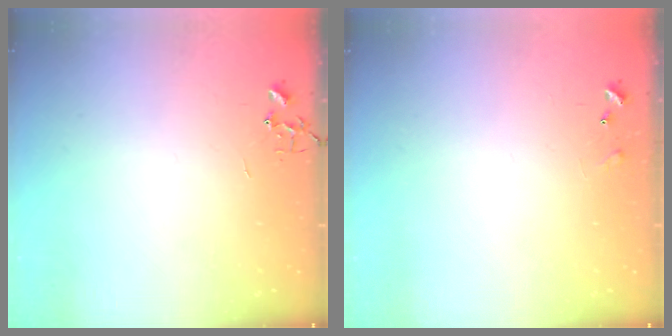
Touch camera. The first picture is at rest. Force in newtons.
{"total": 5.9, "press": 5.9, "slide": 0.9}